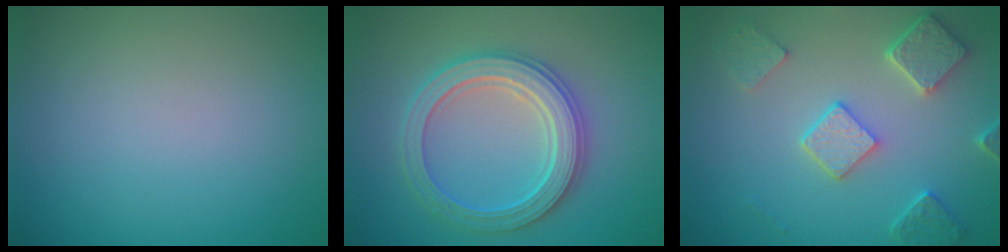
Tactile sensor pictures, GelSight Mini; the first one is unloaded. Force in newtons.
{"total": 5.4, "press": 5.3, "slide": 0.8}
{"total": 4.9, "press": 3.9, "slide": 3.0}